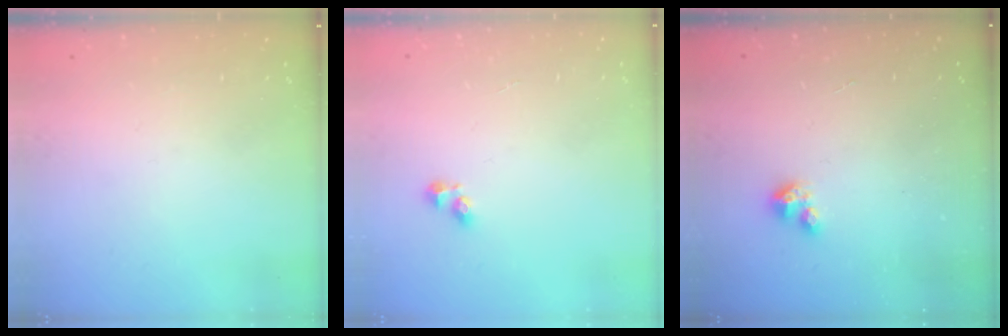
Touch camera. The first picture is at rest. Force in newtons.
{"total": 2.6, "press": 2.6, "slide": 0.2}
{"total": 2.9, "press": 2.9, "slide": 0.2}